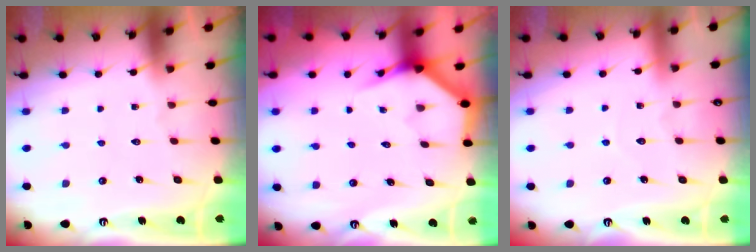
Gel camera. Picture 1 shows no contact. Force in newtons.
{"total": 3.8, "press": 3.8, "slide": 0.2}
{"total": 3.0, "press": 2.9, "slide": 0.3}